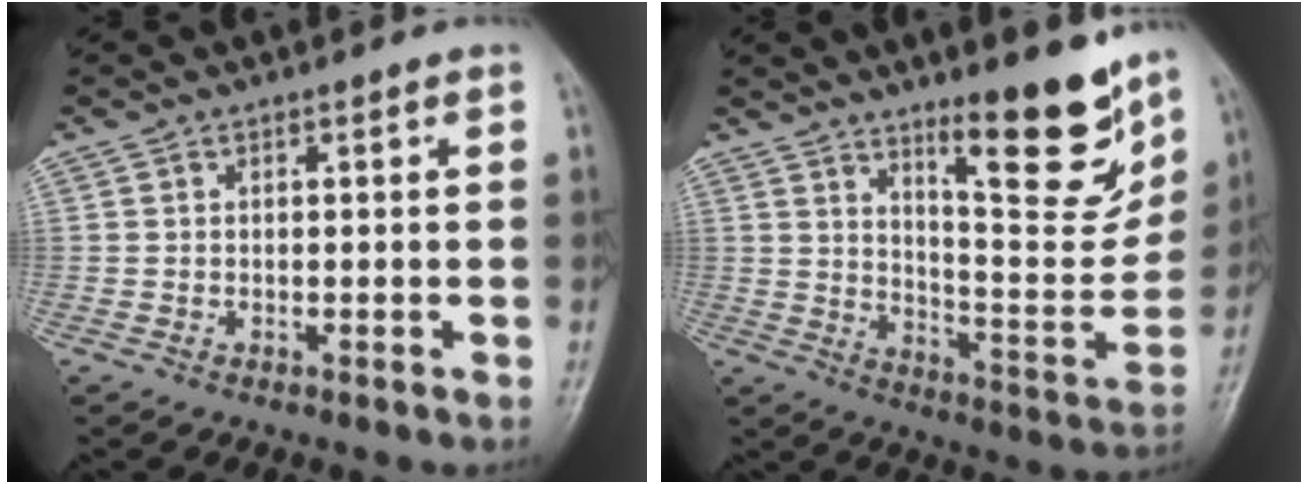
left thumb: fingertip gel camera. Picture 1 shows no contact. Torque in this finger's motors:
{"motor_torque": [2.47, 0.90, 1.24, -1.52, 0.33]}